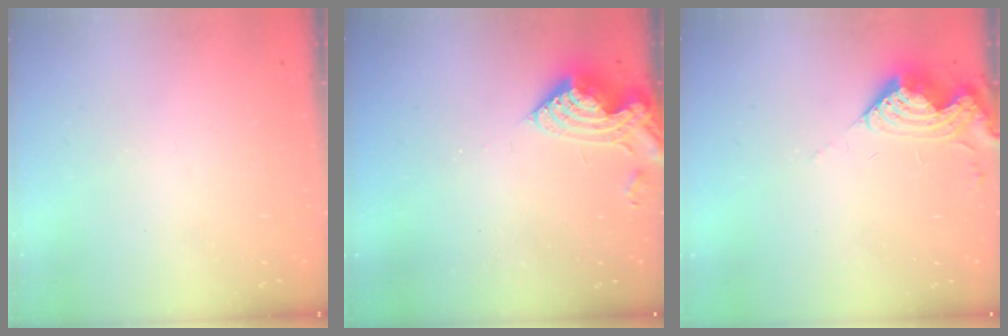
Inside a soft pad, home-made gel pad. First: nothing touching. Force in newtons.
{"total": 9.3, "press": 9.3, "slide": 1.0}
{"total": 10.1, "press": 10.1, "slide": 0.1}